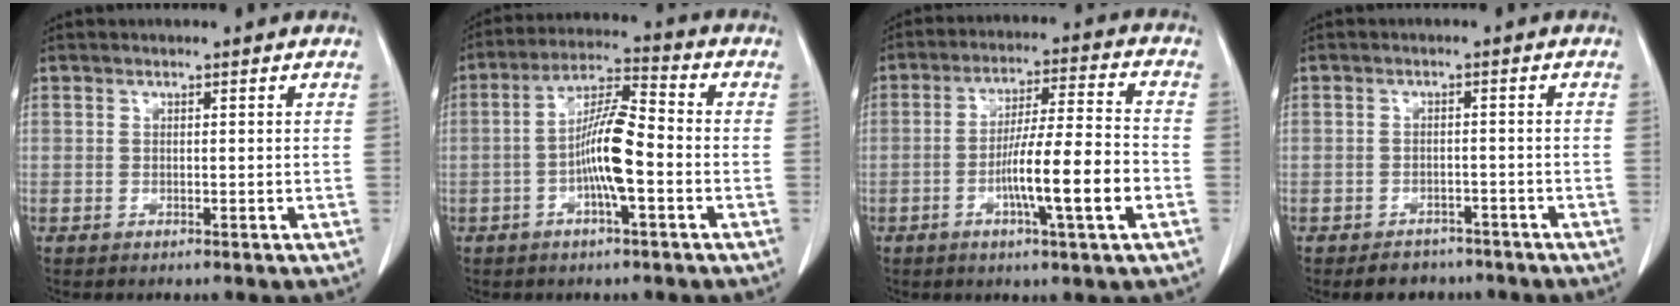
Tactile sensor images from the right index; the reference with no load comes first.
{"total": 9.0, "force": [-2.2, 1.3, 8.7], "torque": [-0.168, 0.013, -0.045]}
{"total": 11.8, "force": [-3.7, 0.1, 11.2], "torque": [-0.190, -0.001, -0.065]}
{"total": 4.5, "force": [-3.7, 2.6, 0.6], "torque": [-0.008, 0.007, -0.050]}